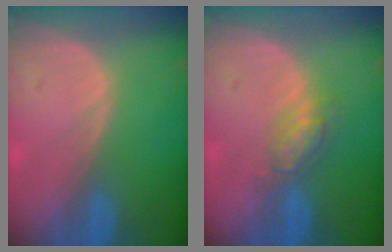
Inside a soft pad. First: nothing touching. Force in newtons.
{"total": 4.6, "press": 4.1, "slide": 2.2}